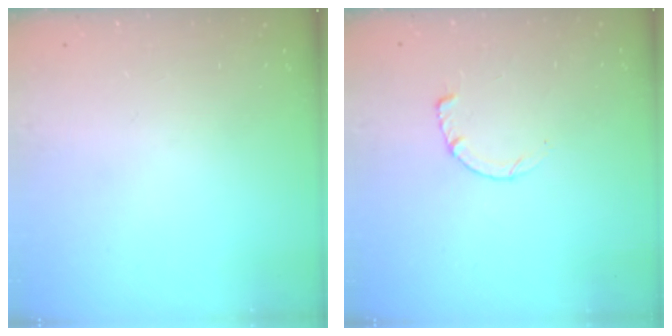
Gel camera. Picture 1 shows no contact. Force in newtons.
{"total": 3.4, "press": 3.4, "slide": 0.4}